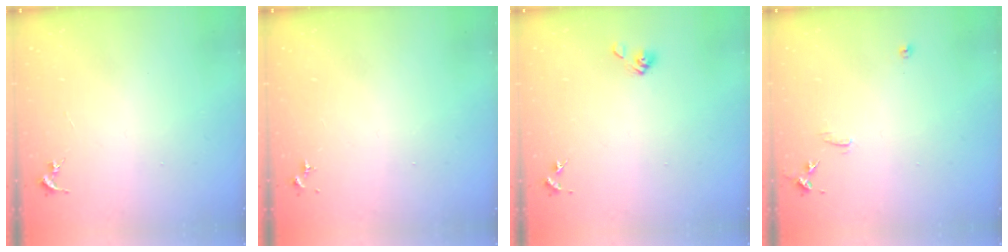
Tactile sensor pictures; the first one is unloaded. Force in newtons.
{"total": 0.0}
{"total": 5.8, "press": 5.3, "slide": 2.3}
{"total": 7.5, "press": 7.5, "slide": 0.6}